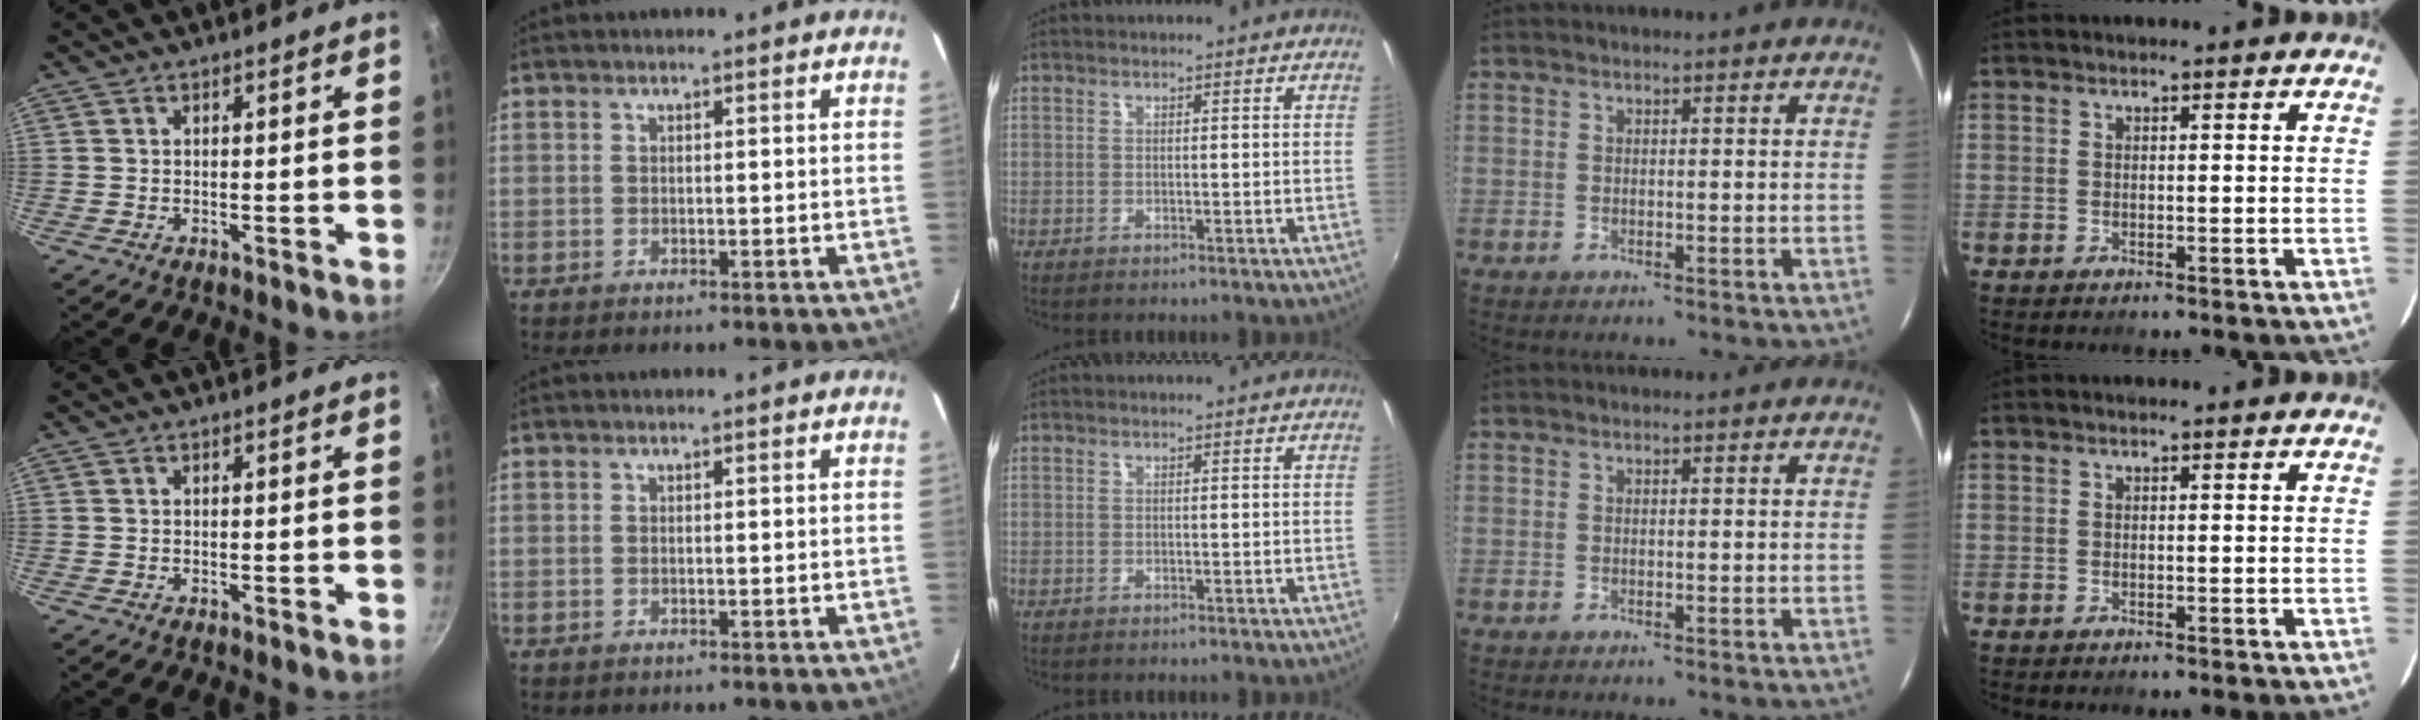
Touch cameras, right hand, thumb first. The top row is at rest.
{}